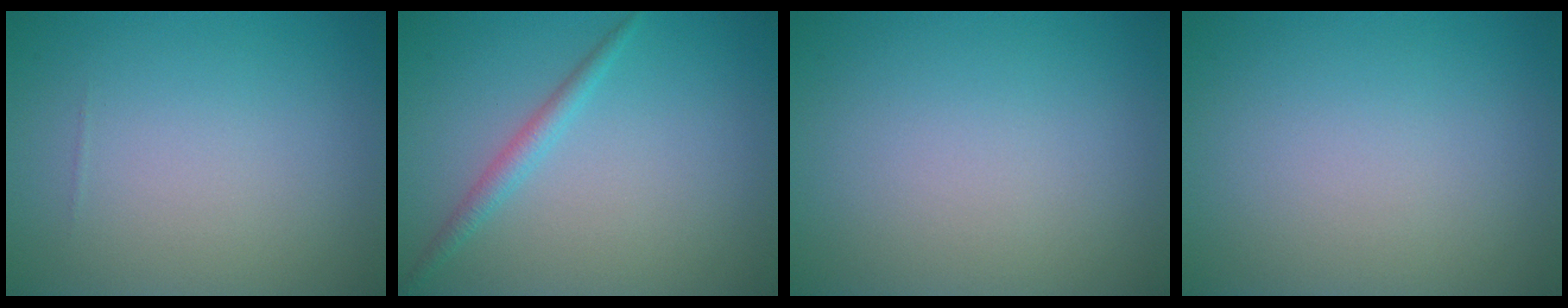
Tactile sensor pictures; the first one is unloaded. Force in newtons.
{"total": 1.7, "press": 1.7, "slide": 0.1}
{"total": 0.0}
{"total": 0.0}